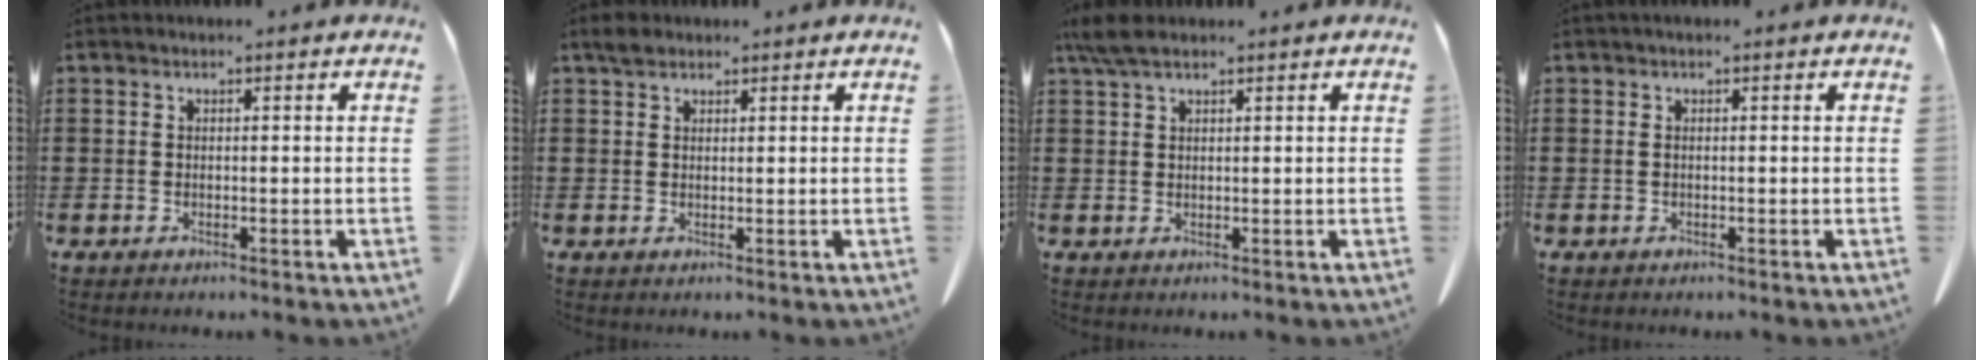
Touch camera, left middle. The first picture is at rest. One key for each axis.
{"total": 1.9, "fx": 1.4, "fy": 1.0, "fz": 0.7, "tx": -0.010, "ty": 0.001, "tz": 0.026}
{"total": 3.4, "fx": 2.2, "fy": 1.0, "fz": 2.4, "tx": -0.053, "ty": 0.005, "tz": 0.040}
{"total": 0.8, "fx": 0.0, "fy": 0.2, "fz": 0.8, "tx": -0.017, "ty": 0.000, "tz": 0.000}